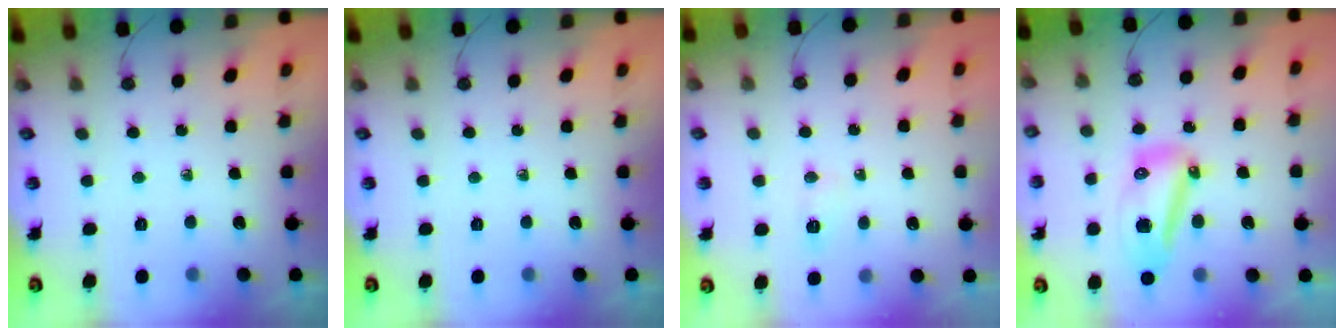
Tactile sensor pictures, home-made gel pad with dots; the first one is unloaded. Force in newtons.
{"total": 0.0}
{"total": 4.8, "press": 4.8, "slide": 0.6}
{"total": 12.2, "press": 12.1, "slide": 1.2}